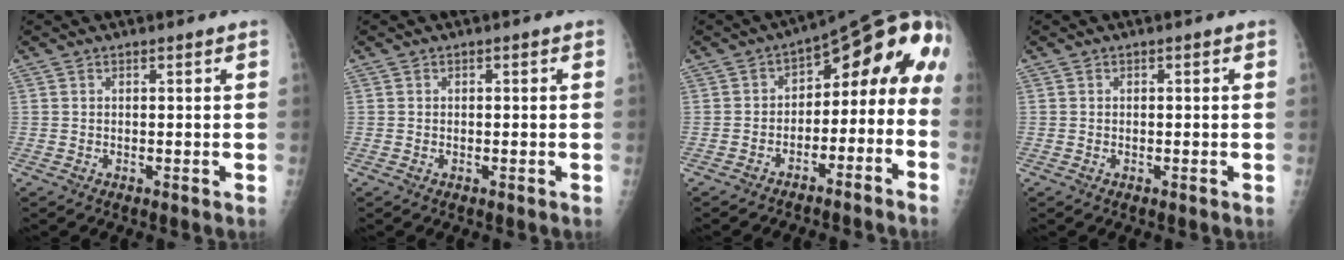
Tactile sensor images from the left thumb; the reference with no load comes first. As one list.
[{"total": 0.0}, {"total": 14.8, "force": [-5.1, 9.2, 10.5], "torque": [-0.099, 0.097, -0.078]}, {"total": 0.0}]